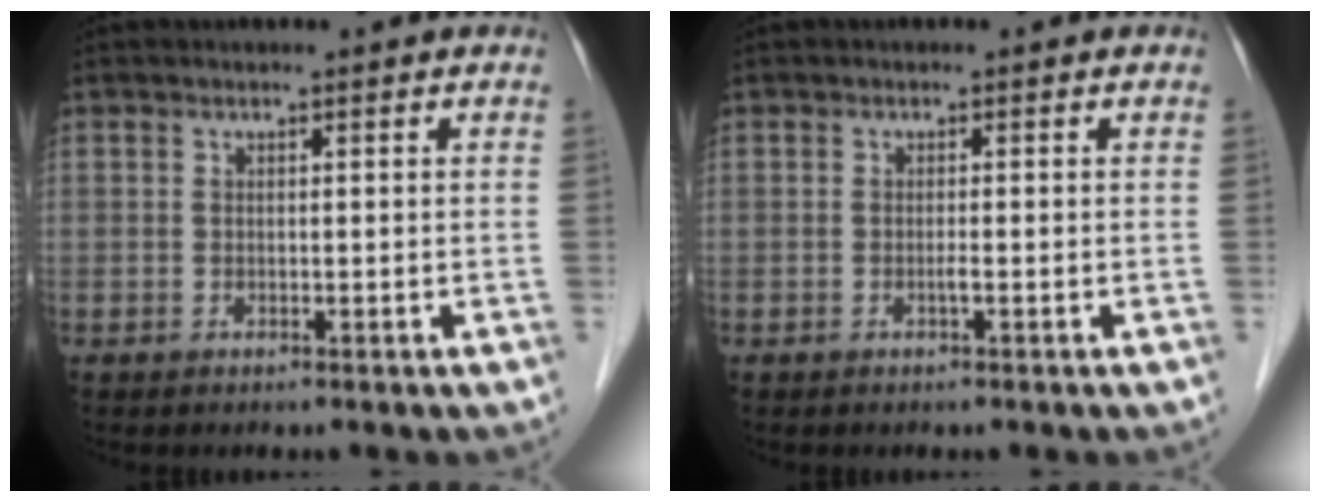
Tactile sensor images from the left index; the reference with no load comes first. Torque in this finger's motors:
{"motor_torque": [0.17, 0.16, 0.02, 0.00]}